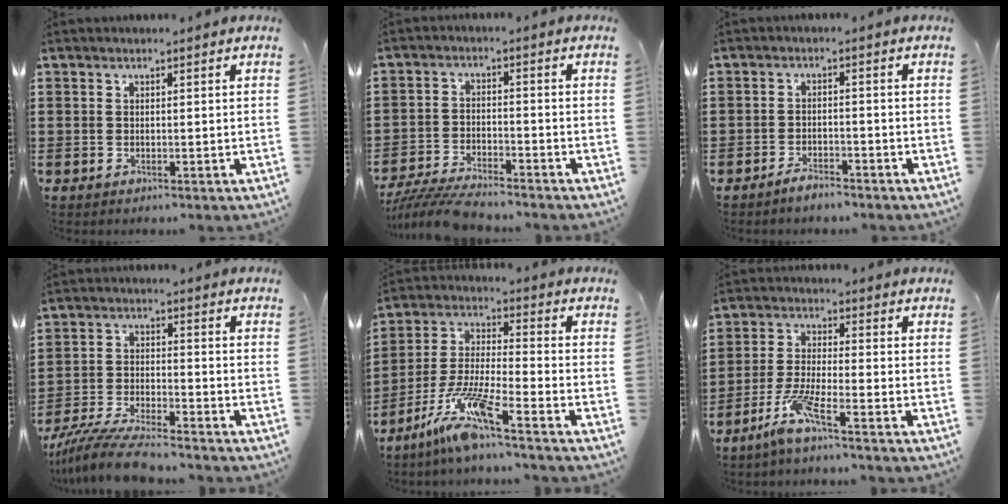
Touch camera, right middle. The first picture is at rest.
{"total": 5.5, "force": [-5.3, 0.3, 1.4], "torque": [-0.042, -0.007, -0.110]}
{"total": 2.4, "force": [-2.3, 0.5, 0.8], "torque": [-0.017, 0.004, -0.044]}
{"total": 7.6, "force": [-7.0, 0.4, 2.9], "torque": [-0.065, -0.005, -0.137]}
{"total": 9.8, "force": [-7.5, 0.4, 6.4], "torque": [-0.146, -0.012, -0.152]}
{"total": 5.9, "force": [-3.9, 0.4, 4.4], "torque": [-0.099, -0.011, -0.076]}